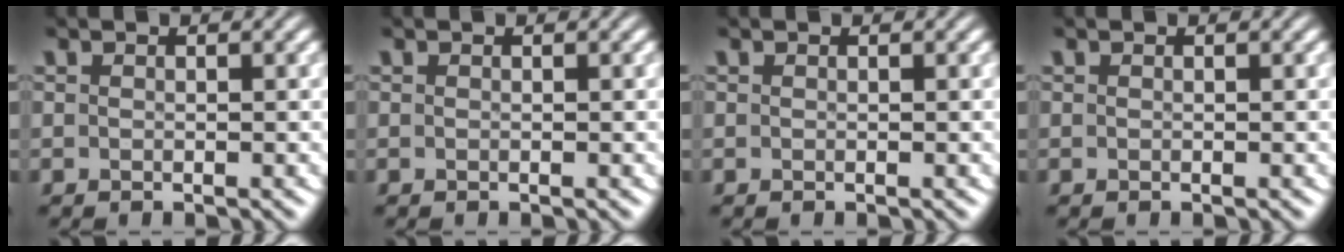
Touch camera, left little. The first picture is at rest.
{"total": 0.0}
{"total": 0.0}
{"total": 0.0}